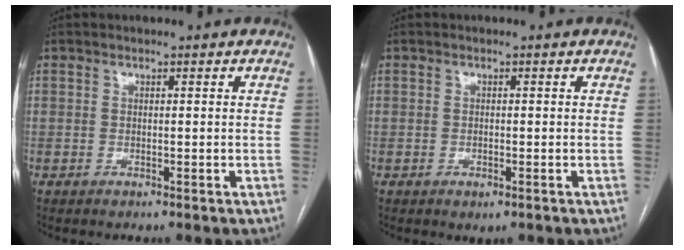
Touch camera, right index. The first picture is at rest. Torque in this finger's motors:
{"motor_torque": [0.42, -0.03, 0.13, 0.01]}